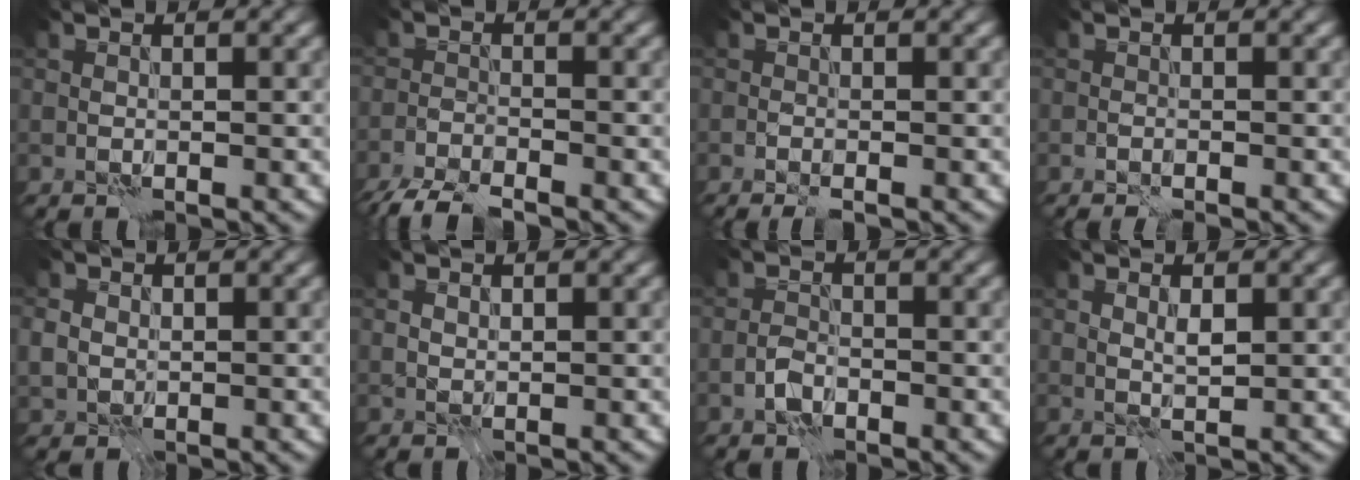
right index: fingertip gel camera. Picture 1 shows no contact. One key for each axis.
{"total": 4.0, "fx": -3.7, "fy": 0.5, "fz": 1.6, "tx": -0.032, "ty": -0.008, "tz": -0.077}
{"total": 1.3, "fx": -0.9, "fy": 0.0, "fz": 0.9, "tx": -0.019, "ty": 0.000, "tz": -0.019}
{"total": 1.0, "fx": -0.9, "fy": 0.0, "fz": 0.4, "tx": -0.011, "ty": 0.002, "tz": -0.019}
{"total": 1.6, "fx": 0.2, "fy": 1.4, "fz": 0.7, "tx": -0.016, "ty": 0.000, "tz": 0.001}
{"total": 0.5, "fx": 0.3, "fy": 0.3, "fz": 0.2, "tx": -0.008, "ty": -0.001, "tz": 0.011}
{"total": 1.3, "fx": -0.9, "fy": 0.7, "fz": 0.7, "tx": -0.011, "ty": 0.007, "tz": -0.021}
{"total": 1.0, "fx": 0.5, "fy": 0.2, "fz": 0.8, "tx": -0.021, "ty": -0.001, "tz": 0.011}